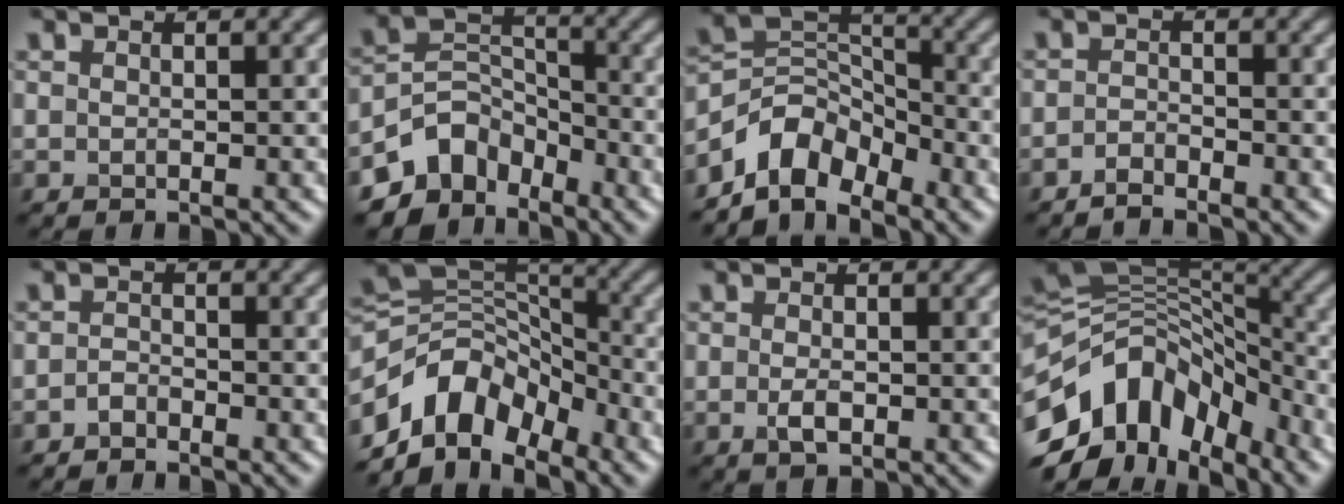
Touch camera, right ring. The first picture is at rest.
{"total": 6.1, "force": [-4.4, 3.8, 1.6], "torque": [-0.015, -0.005, -0.088]}
{"total": 5.5, "force": [-4.1, 3.0, 1.9], "torque": [-0.021, 0.007, -0.084]}
{"total": 1.4, "force": [-1.3, 0.2, 0.3], "torque": [-0.005, 0.004, -0.029]}
{"total": 1.1, "force": [-1.0, 0.4, 0.2], "torque": [-0.004, 0.003, -0.021]}
{"total": 7.8, "force": [-4.7, 5.0, 3.7], "torque": [-0.051, 0.009, -0.098]}
{"total": 1.8, "force": [-0.4, 1.0, 1.4], "torque": [-0.028, -0.002, -0.008]}
{"total": 12.1, "force": [-5.3, 7.7, 7.7], "torque": [-0.154, 0.023, -0.109]}